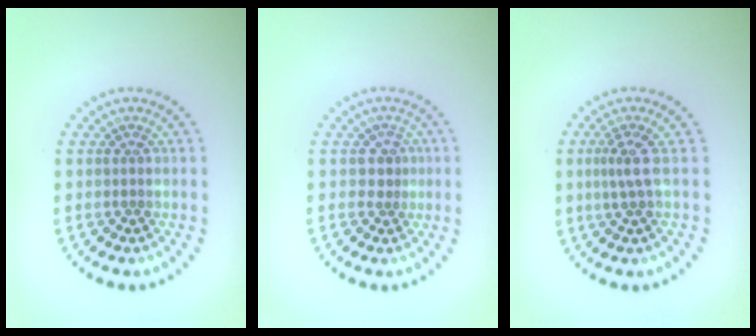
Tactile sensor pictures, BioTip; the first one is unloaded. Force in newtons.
{"total": 1.7, "press": 1.3, "slide": 1.2}
{"total": 2.0, "press": 1.4, "slide": 1.4}